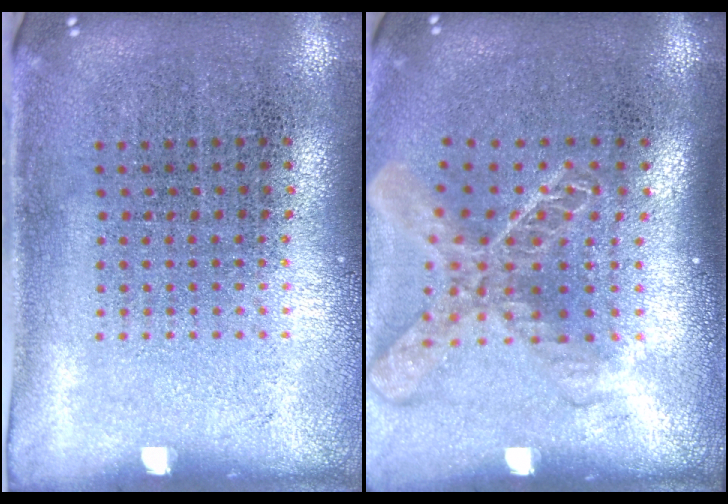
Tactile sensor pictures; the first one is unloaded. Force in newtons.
{"total": 2.0, "press": 1.5, "slide": 1.2}